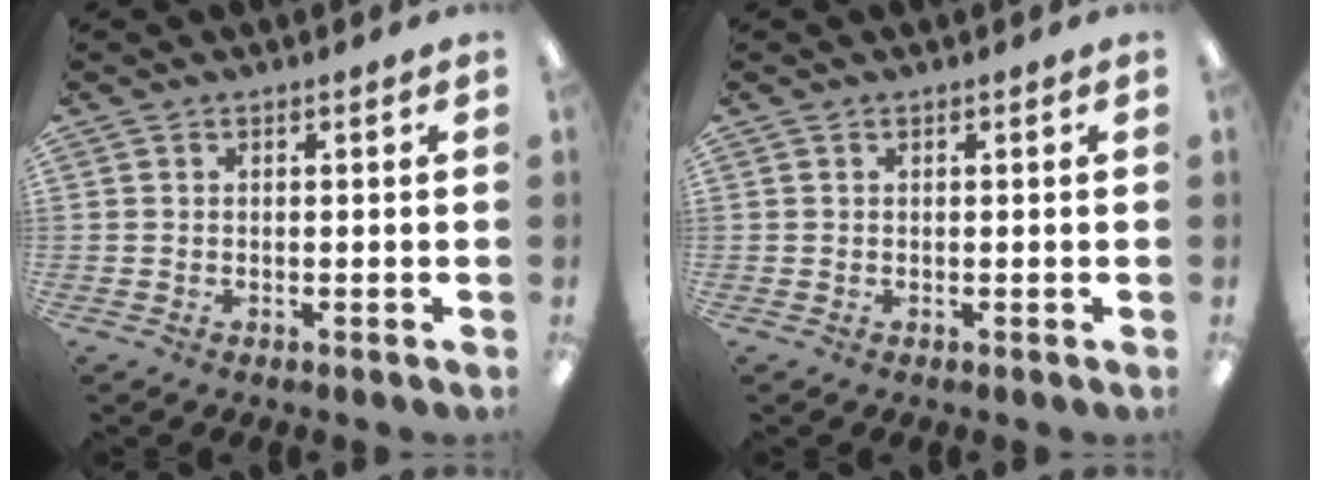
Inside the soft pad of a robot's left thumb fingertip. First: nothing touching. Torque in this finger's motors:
{"motor_torque": [0.00, 0.00, -0.02, -0.01, 0.00]}